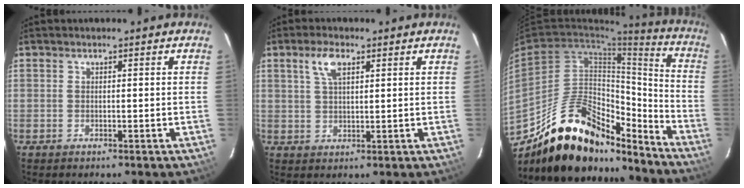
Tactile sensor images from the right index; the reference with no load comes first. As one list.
[{"total": 4.5, "force": [2.2, 1.8, 3.5], "torque": [-0.067, 0.009, 0.043]}, {"total": 25.6, "force": [-19.6, 10.5, 12.6], "torque": [-0.221, 0.040, -0.290]}]